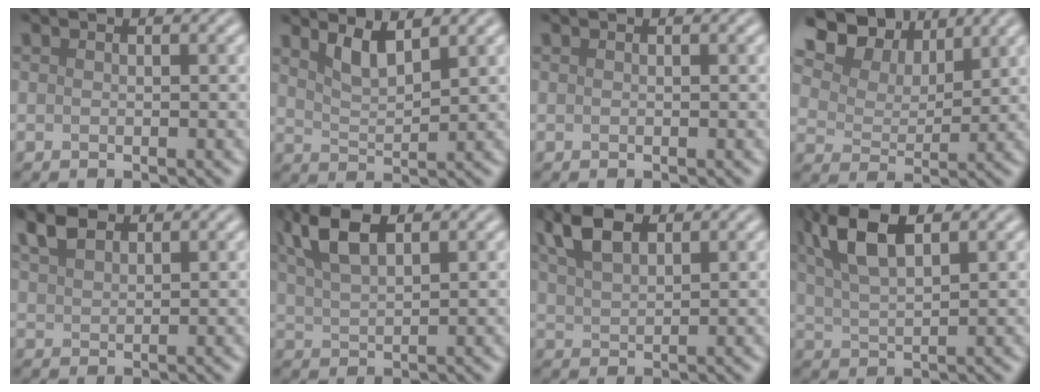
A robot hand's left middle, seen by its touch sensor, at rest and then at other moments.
{"total": 2.7, "force": [1.9, 0.7, 1.8], "torque": [-0.040, -0.010, 0.040]}
{"total": 0.0}
{"total": 11.7, "force": [7.3, 7.0, 5.9], "torque": [-0.135, 0.017, 0.122]}
{"total": 3.9, "force": [2.6, 2.0, 2.1], "torque": [-0.055, 0.012, 0.051]}
{"total": 5.8, "force": [3.0, 2.5, 4.3], "torque": [-0.100, 0.012, 0.057]}
{"total": 5.1, "force": [3.0, 2.5, 3.3], "torque": [-0.078, 0.012, 0.058]}
{"total": 6.6, "force": [3.1, 2.7, 5.1], "torque": [-0.113, 0.013, 0.059]}